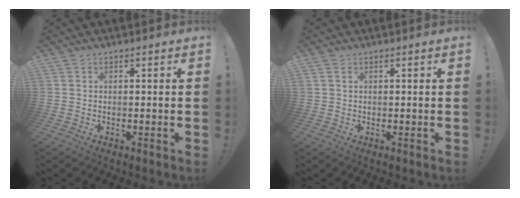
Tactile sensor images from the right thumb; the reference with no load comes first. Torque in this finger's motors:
{"motor_torque": [0.01, -0.11, -0.34, -0.06, 0.09]}